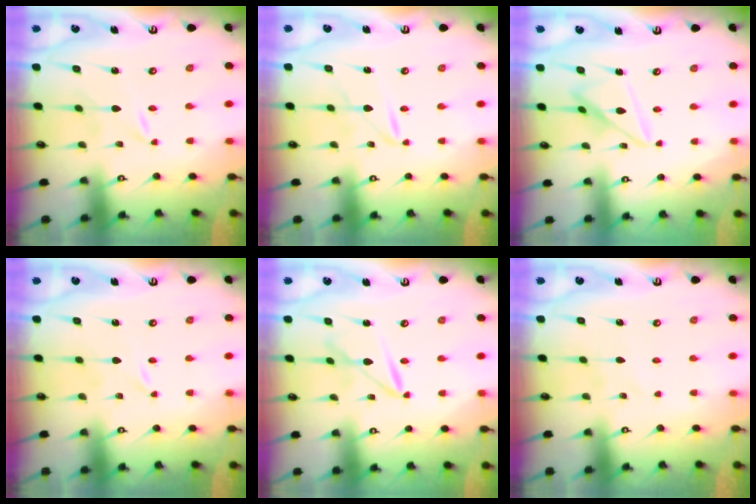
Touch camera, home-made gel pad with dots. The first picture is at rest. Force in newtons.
{"total": 3.1, "press": 3.1, "slide": 0.2}
{"total": 11.8, "press": 11.7, "slide": 1.2}
{"total": 0.0}
{"total": 6.0, "press": 6.0, "slide": 0.3}
{"total": 1.1, "press": 1.1, "slide": 0.0}